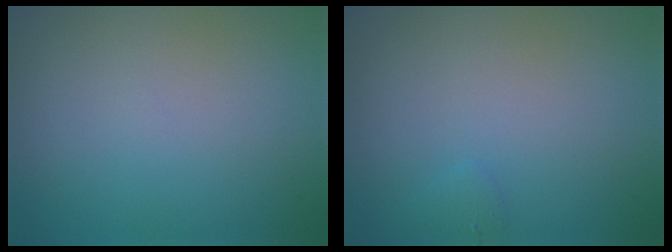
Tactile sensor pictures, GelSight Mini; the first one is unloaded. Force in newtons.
{"total": 0.6, "press": 0.6, "slide": 0.1}